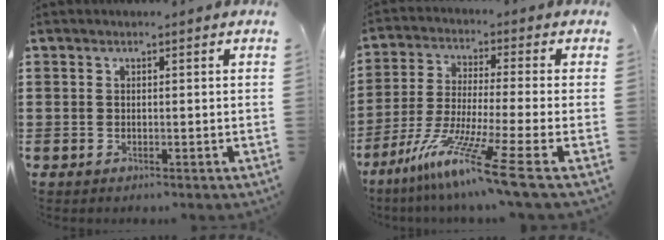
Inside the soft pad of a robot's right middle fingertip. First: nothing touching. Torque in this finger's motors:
{"motor_torque": [2.07, -0.07, 0.37, 0.21]}